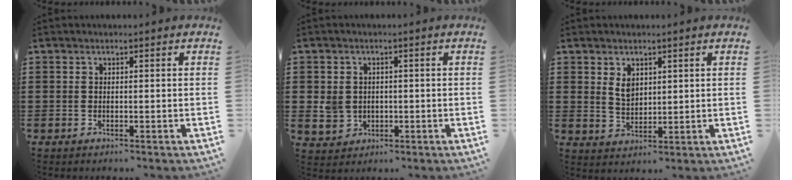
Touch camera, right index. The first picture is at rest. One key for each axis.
{"total": 3.3, "fx": -0.2, "fy": 3.1, "fz": 1.1, "tx": -0.032, "ty": 0.009, "tz": -0.005}
{"total": 3.2, "fx": 1.6, "fy": 2.0, "fz": 1.8, "tx": -0.034, "ty": 0.003, "tz": 0.028}